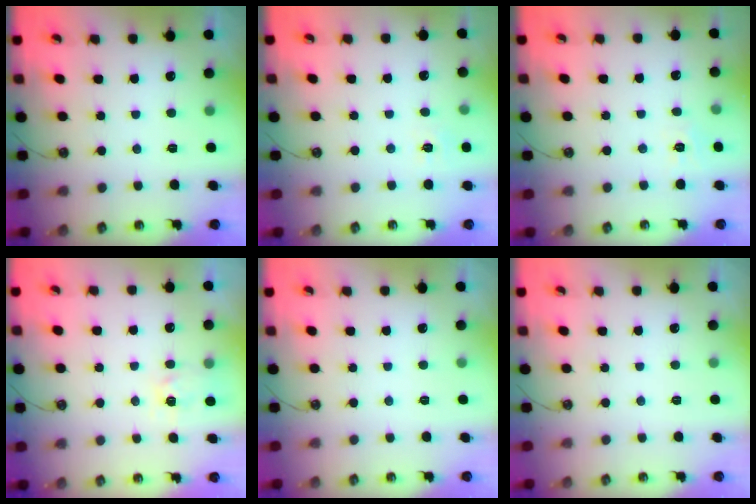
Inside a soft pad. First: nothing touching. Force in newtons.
{"total": 4.5, "press": 4.5, "slide": 0.6}
{"total": 2.9, "press": 2.9, "slide": 0.3}
{"total": 4.7, "press": 4.7, "slide": 0.5}
{"total": 0.0}
{"total": 0.0}